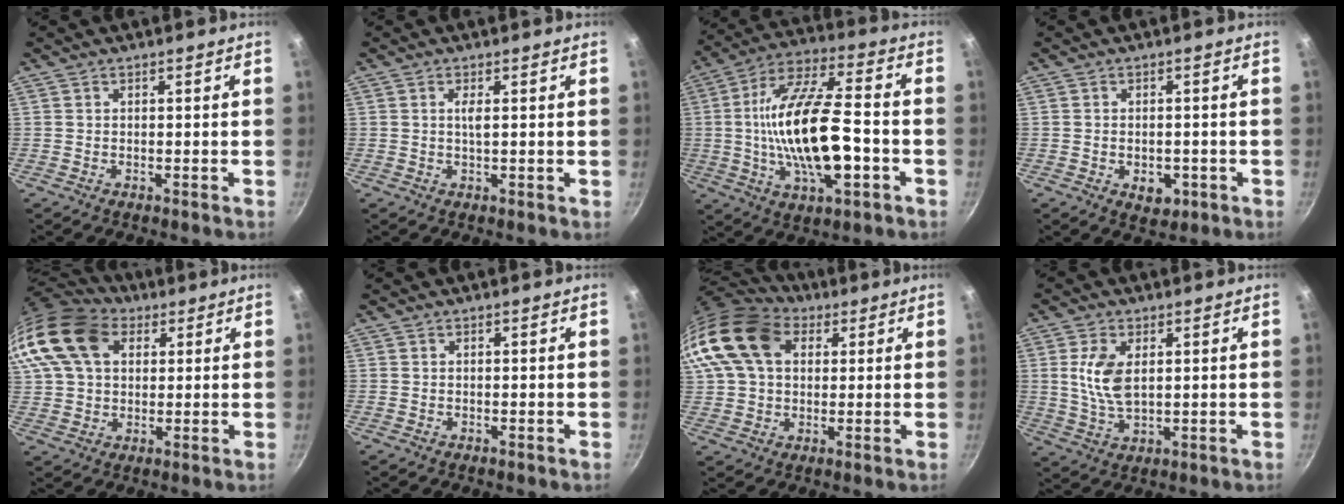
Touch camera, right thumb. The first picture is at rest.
{"total": 1.7, "force": [0.4, 0.3, 1.7], "torque": [-0.032, -0.001, 0.006]}
{"total": 21.0, "force": [-3.0, 8.2, 19.1], "torque": [-0.343, 0.026, -0.057]}
{"total": 4.5, "force": [-1.4, 3.0, 3.0], "torque": [-0.031, 0.006, -0.012]}
{"total": 21.7, "force": [7.8, 15.4, 13.1], "torque": [-0.291, 0.031, 0.135]}
{"total": 0.0}
{"total": 19.5, "force": [6.0, 13.8, 12.5], "torque": [-0.258, 0.023, 0.097]}
{"total": 8.1, "force": [1.7, 4.4, 6.5], "torque": [-0.129, -0.011, 0.036]}